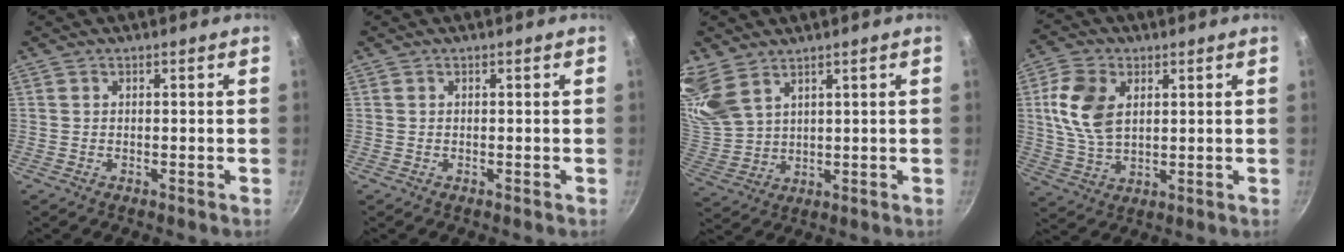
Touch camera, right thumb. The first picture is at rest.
{"total": 0.0}
{"total": 11.0, "force": [7.7, 5.8, 5.1], "torque": [-0.104, -0.024, 0.175]}
{"total": 10.9, "force": [2.8, 7.0, 8.0], "torque": [-0.144, -0.008, 0.055]}